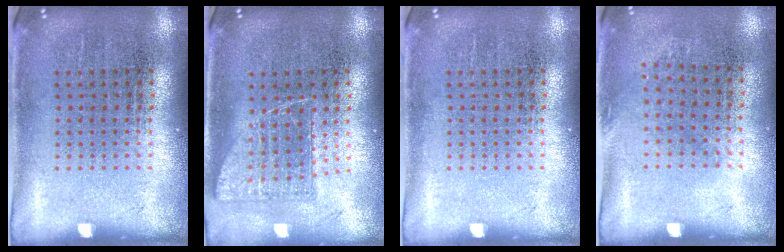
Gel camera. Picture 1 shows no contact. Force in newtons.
{"total": 1.0, "press": 0.9, "slide": 0.5}
{"total": 0.0}
{"total": 0.9, "press": 0.7, "slide": 0.6}